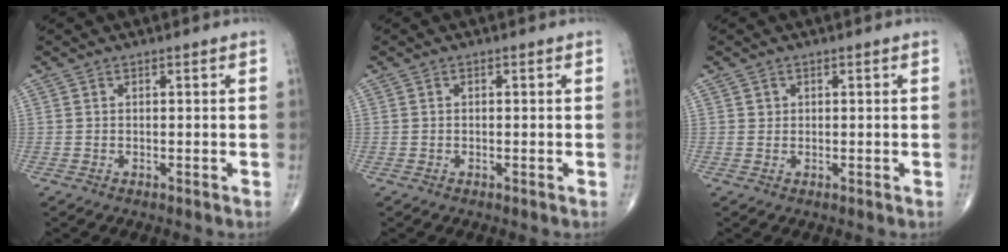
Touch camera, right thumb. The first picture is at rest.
{"total": 0.0}
{"total": 0.9, "force": [0.3, 0.8, 0.1], "torque": [0.006, 0.000, 0.004]}